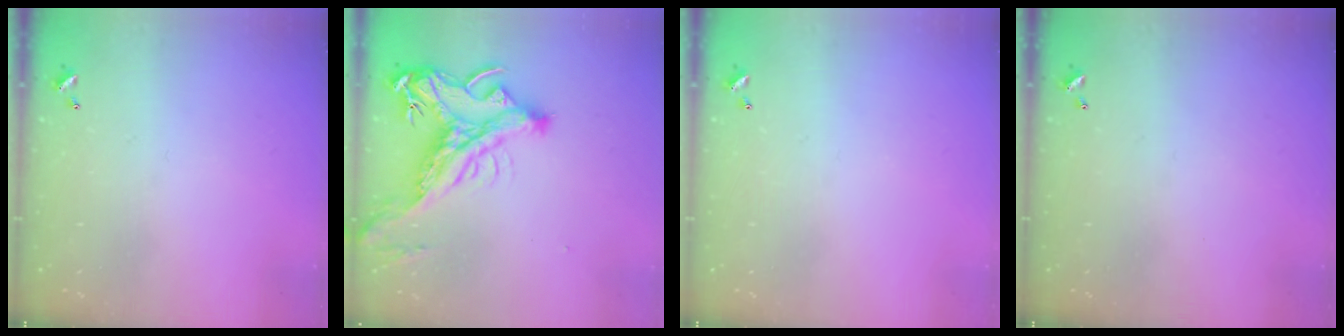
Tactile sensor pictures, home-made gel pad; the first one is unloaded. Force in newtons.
{"total": 5.9, "press": 5.6, "slide": 1.9}
{"total": 0.0}
{"total": 0.0}